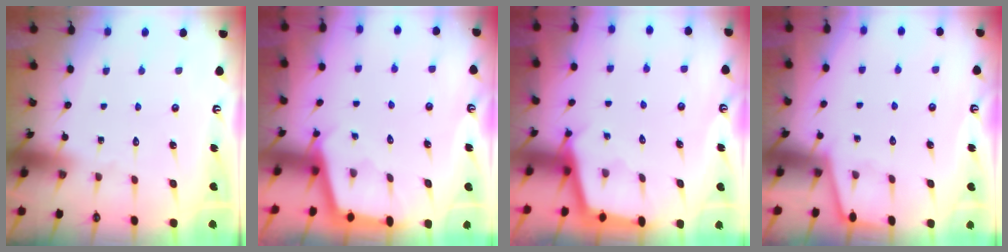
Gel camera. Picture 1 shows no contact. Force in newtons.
{"total": 2.3, "press": 2.3, "slide": 0.2}
{"total": 2.5, "press": 2.5, "slide": 0.2}
{"total": 1.7, "press": 1.6, "slide": 0.3}